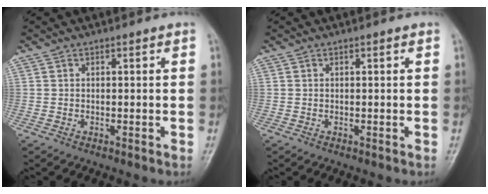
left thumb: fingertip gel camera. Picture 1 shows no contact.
{"total": 0.0}